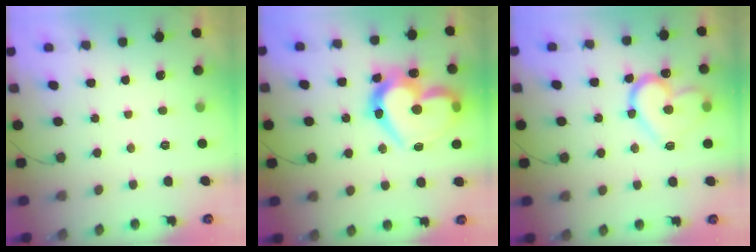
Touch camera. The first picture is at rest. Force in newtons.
{"total": 24.4, "press": 24.2, "slide": 3.1}
{"total": 15.7, "press": 15.6, "slide": 1.8}